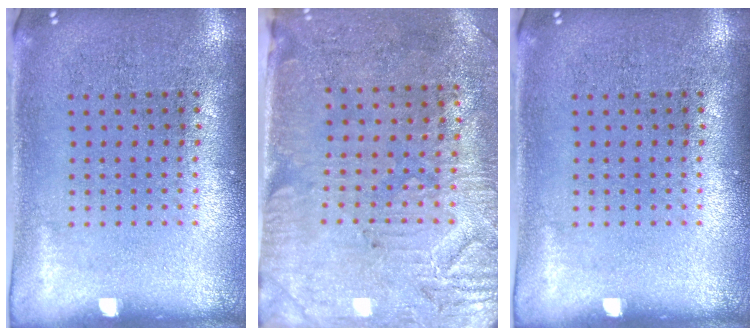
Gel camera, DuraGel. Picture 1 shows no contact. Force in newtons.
{"total": 3.1, "press": 2.7, "slide": 1.6}
{"total": 0.0}